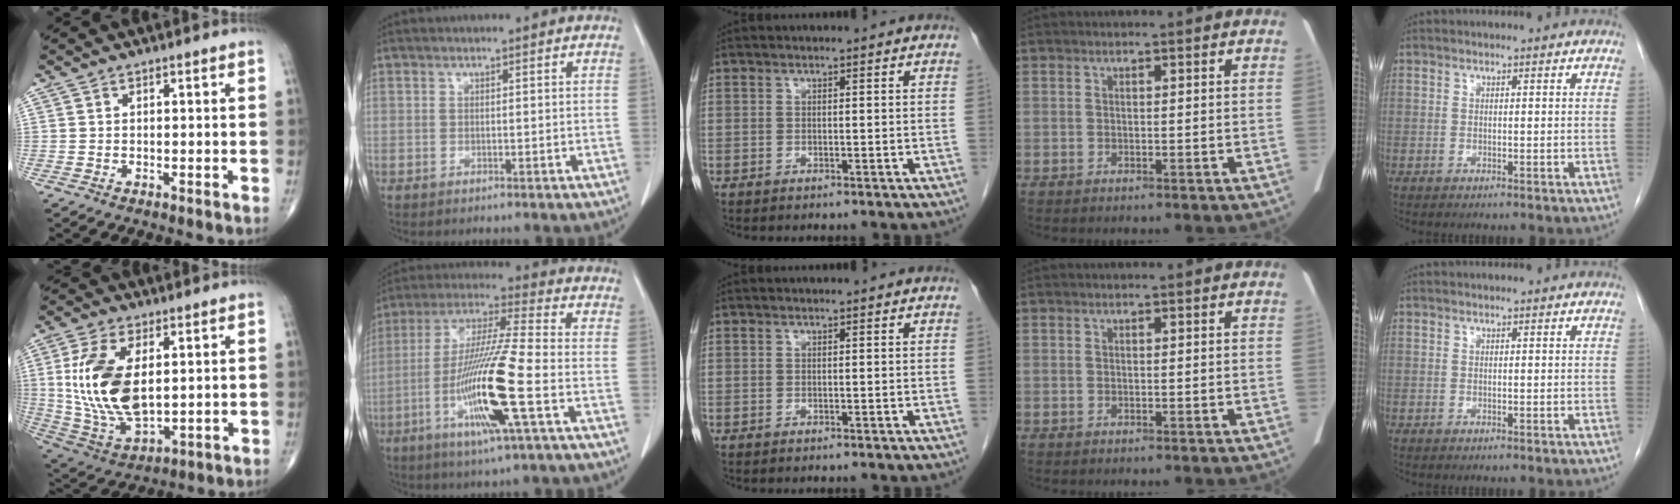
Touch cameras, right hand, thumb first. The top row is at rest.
{"thumb": {"total": 17.0, "force": [2.7, 8.9, 14.2], "torque": [-0.285, -0.018, 0.065]}, "index": {"total": 16.0, "force": [-5.1, 0.0, 15.1], "torque": [-0.304, -0.018, -0.098]}}